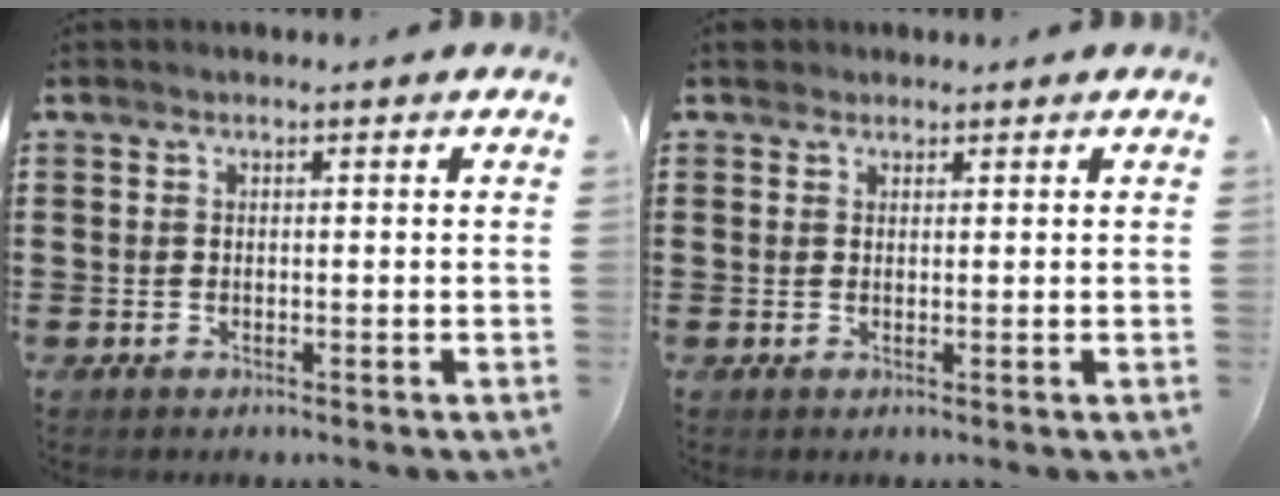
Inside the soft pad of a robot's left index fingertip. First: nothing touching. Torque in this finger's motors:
{"motor_torque": [0.28, -0.29, 0.00, 0.01]}